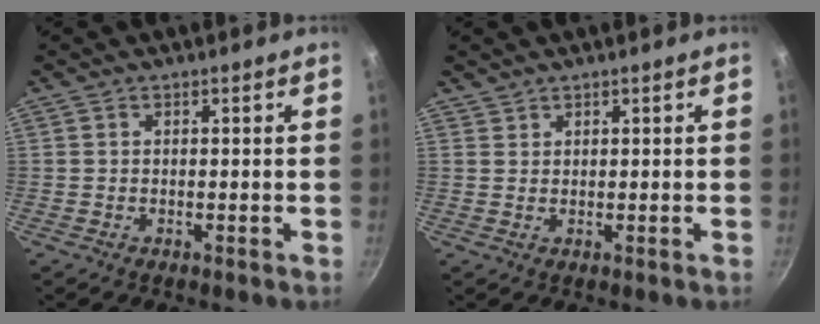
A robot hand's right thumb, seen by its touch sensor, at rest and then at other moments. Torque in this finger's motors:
{"motor_torque": [-1.16, -0.25, -0.53, 0.72, -0.24]}